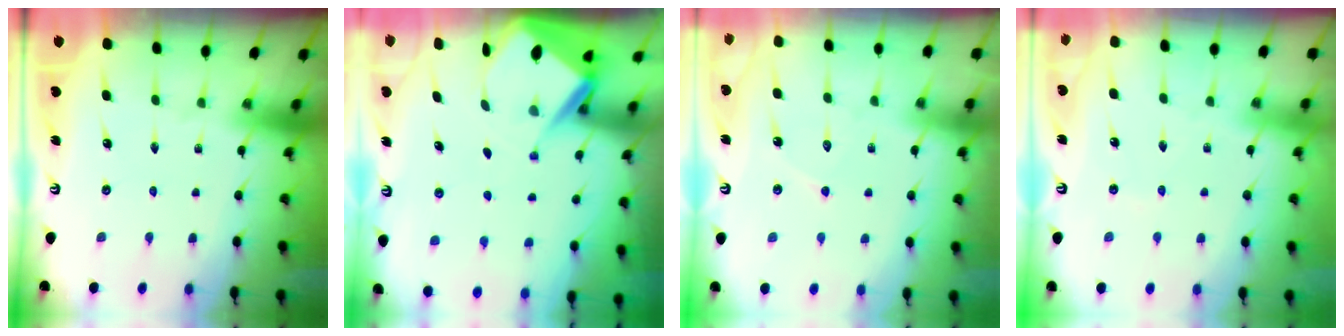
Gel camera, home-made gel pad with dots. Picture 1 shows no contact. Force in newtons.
{"total": 6.8, "press": 6.8, "slide": 0.7}
{"total": 5.3, "press": 5.3, "slide": 0.5}
{"total": 2.7, "press": 2.6, "slide": 0.5}